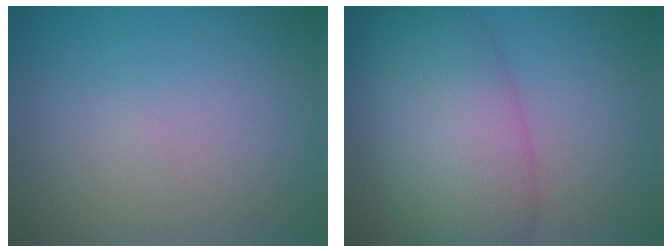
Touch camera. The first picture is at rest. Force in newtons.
{"total": 8.4, "press": 8.4, "slide": 0.4}